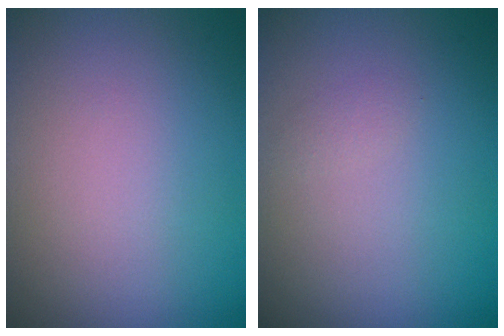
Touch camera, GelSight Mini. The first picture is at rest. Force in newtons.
{"total": 0.6, "press": 0.6, "slide": 0.0}